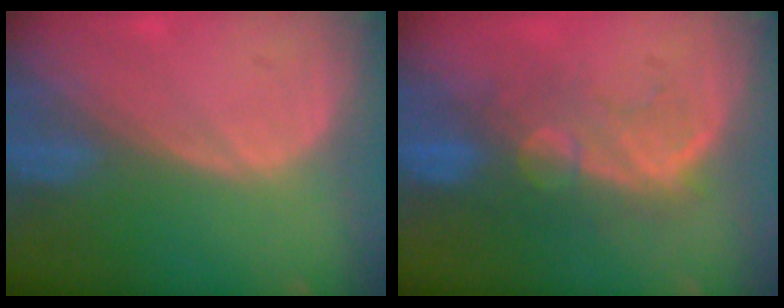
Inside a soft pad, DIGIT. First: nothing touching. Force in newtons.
{"total": 9.2, "press": 8.3, "slide": 4.0}